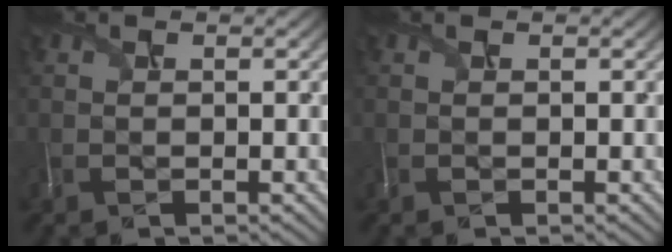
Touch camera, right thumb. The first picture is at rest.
{"total": 0.0}